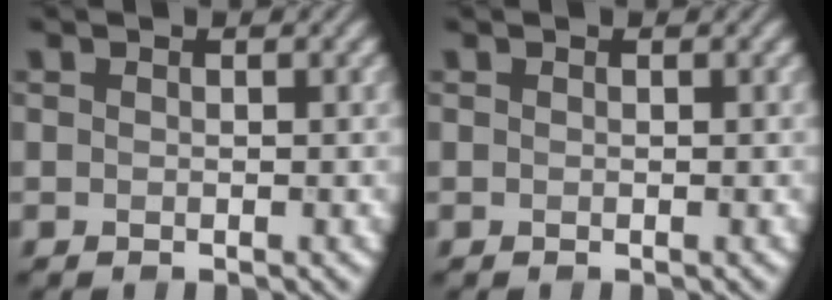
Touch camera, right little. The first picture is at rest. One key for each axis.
{"total": 0.0}